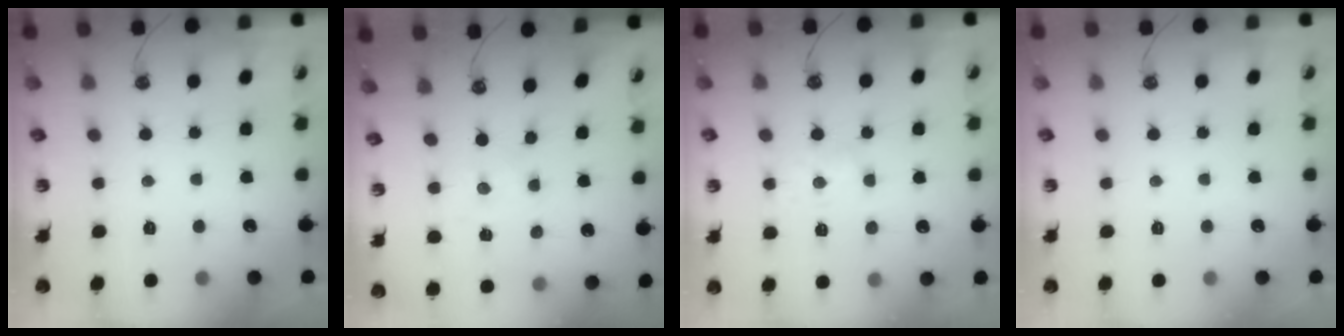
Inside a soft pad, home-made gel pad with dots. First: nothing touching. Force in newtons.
{"total": 0.0}
{"total": 6.6, "press": 6.5, "slide": 1.3}
{"total": 0.0}